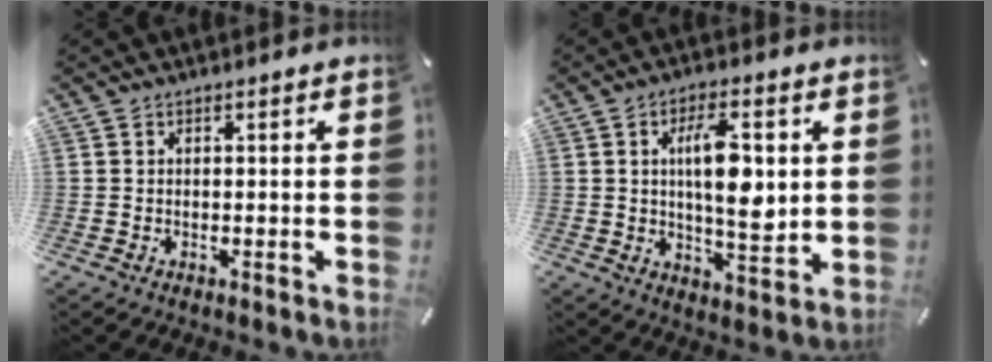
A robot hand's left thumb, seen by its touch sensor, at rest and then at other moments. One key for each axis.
{"total": 11.5, "fx": 2.3, "fy": 4.7, "fz": 10.3, "tx": -0.180, "ty": -0.011, "tz": 0.033}